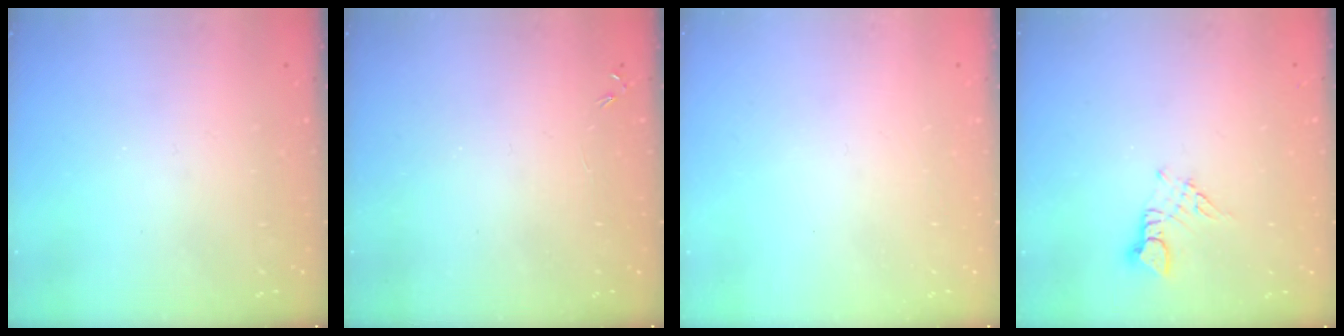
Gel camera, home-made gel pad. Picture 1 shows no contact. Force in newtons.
{"total": 0.0}
{"total": 0.0}
{"total": 3.1, "press": 3.1, "slide": 0.4}